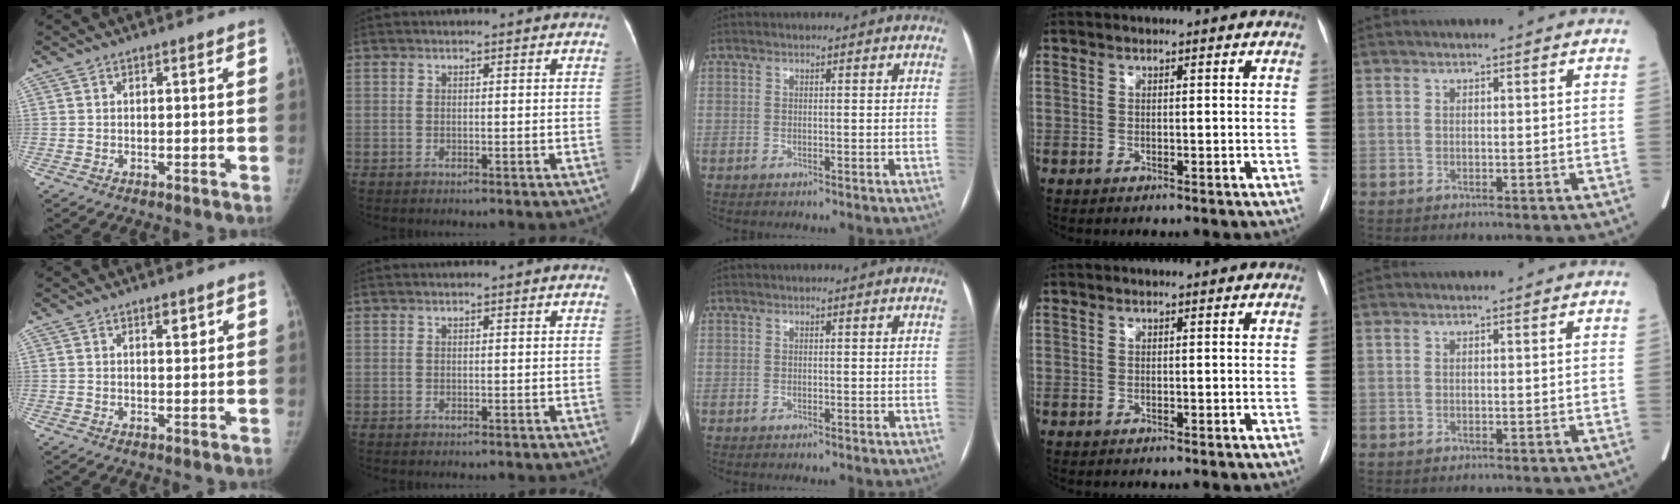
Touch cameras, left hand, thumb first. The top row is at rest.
{"thumb": {"total": 1.9, "force": [1.2, 0.8, 1.2], "torque": [-0.011, -0.007, 0.019]}}